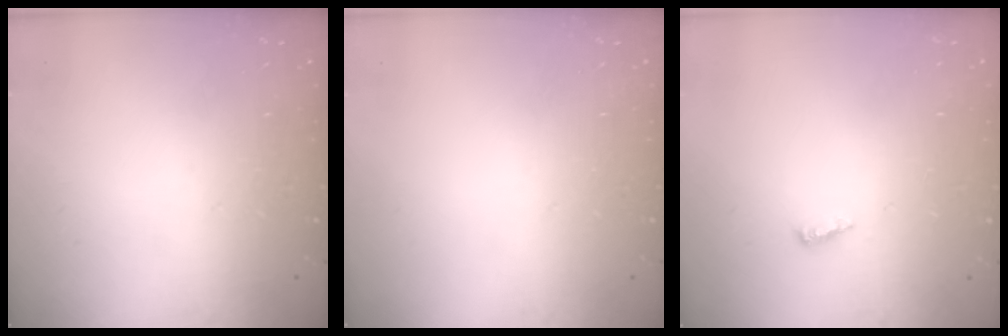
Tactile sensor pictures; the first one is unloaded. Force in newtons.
{"total": 0.0}
{"total": 2.5, "press": 2.5, "slide": 0.2}